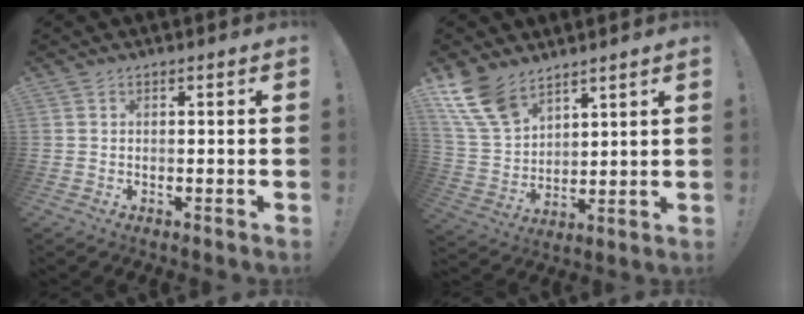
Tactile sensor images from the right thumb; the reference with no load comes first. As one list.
[{"total": 14.2, "force": [9.8, 7.9, 6.6], "torque": [-0.150, -0.051, 0.193]}]